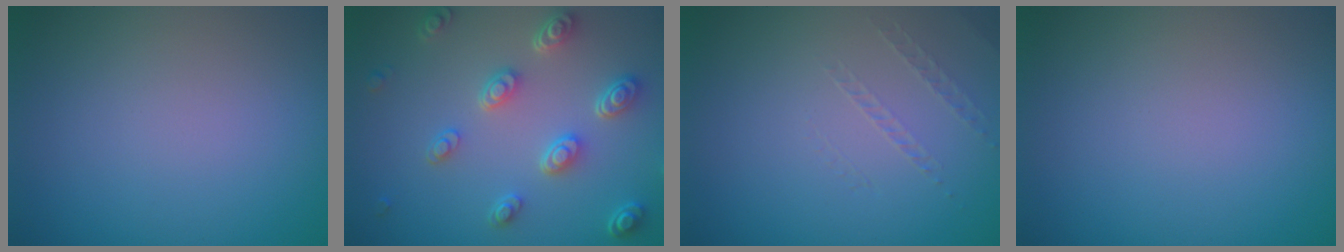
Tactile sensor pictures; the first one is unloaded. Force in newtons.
{"total": 4.6, "press": 3.3, "slide": 3.1}
{"total": 0.9, "press": 0.1, "slide": 0.9}
{"total": 0.0}